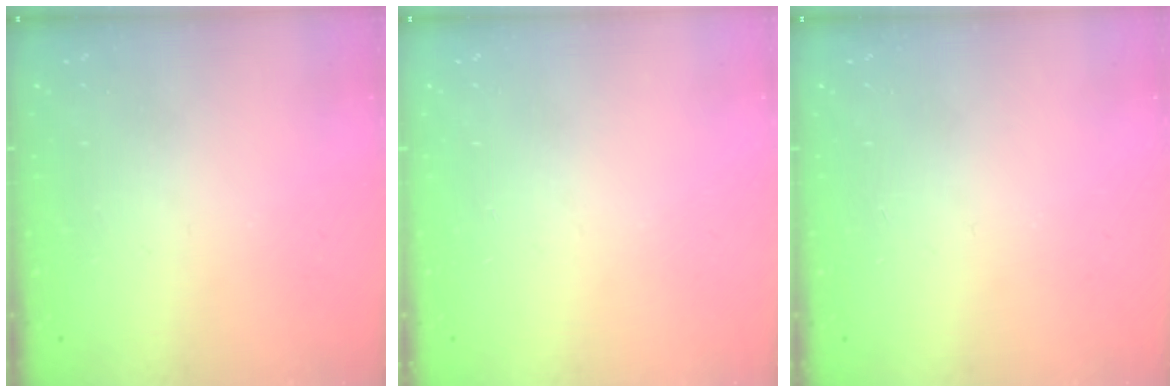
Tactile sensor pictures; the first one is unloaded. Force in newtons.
{"total": 0.0}
{"total": 0.0}